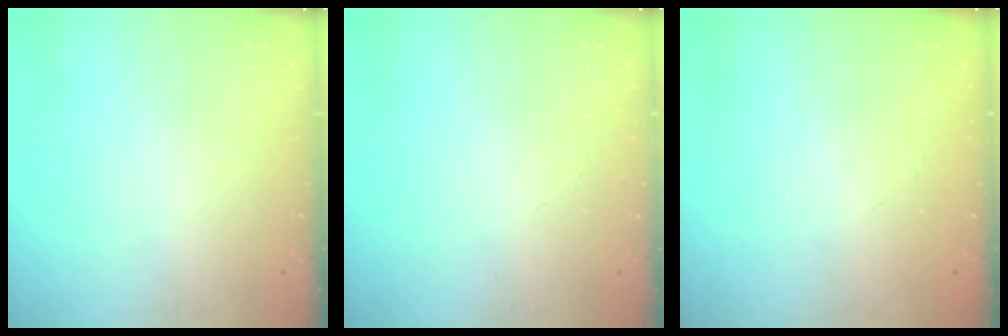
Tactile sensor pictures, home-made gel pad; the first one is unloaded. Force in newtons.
{"total": 1.8, "press": 1.8, "slide": 0.1}
{"total": 0.0}